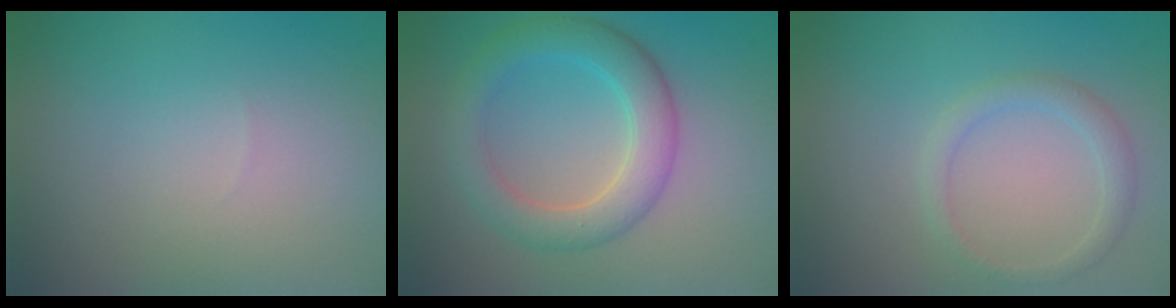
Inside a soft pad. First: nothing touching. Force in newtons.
{"total": 4.9, "press": 4.9, "slide": 0.5}
{"total": 1.8, "press": 1.8, "slide": 0.1}